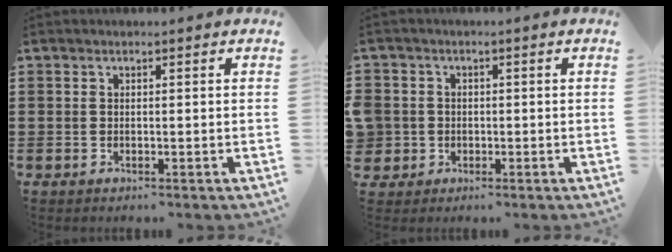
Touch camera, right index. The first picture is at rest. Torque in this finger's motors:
{"motor_torque": [2.14, 0.00, 0.97, 0.21]}